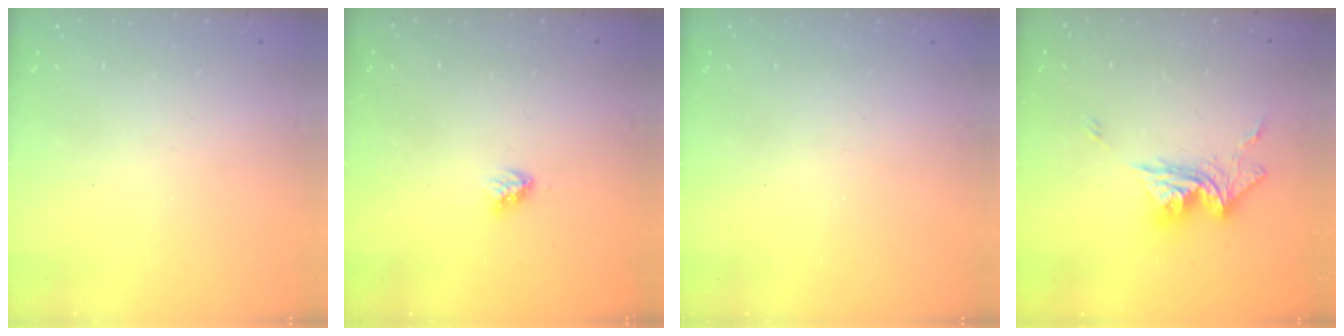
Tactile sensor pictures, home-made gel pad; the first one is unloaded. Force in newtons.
{"total": 3.1, "press": 3.1, "slide": 0.3}
{"total": 0.0}
{"total": 12.0, "press": 11.9, "slide": 1.5}